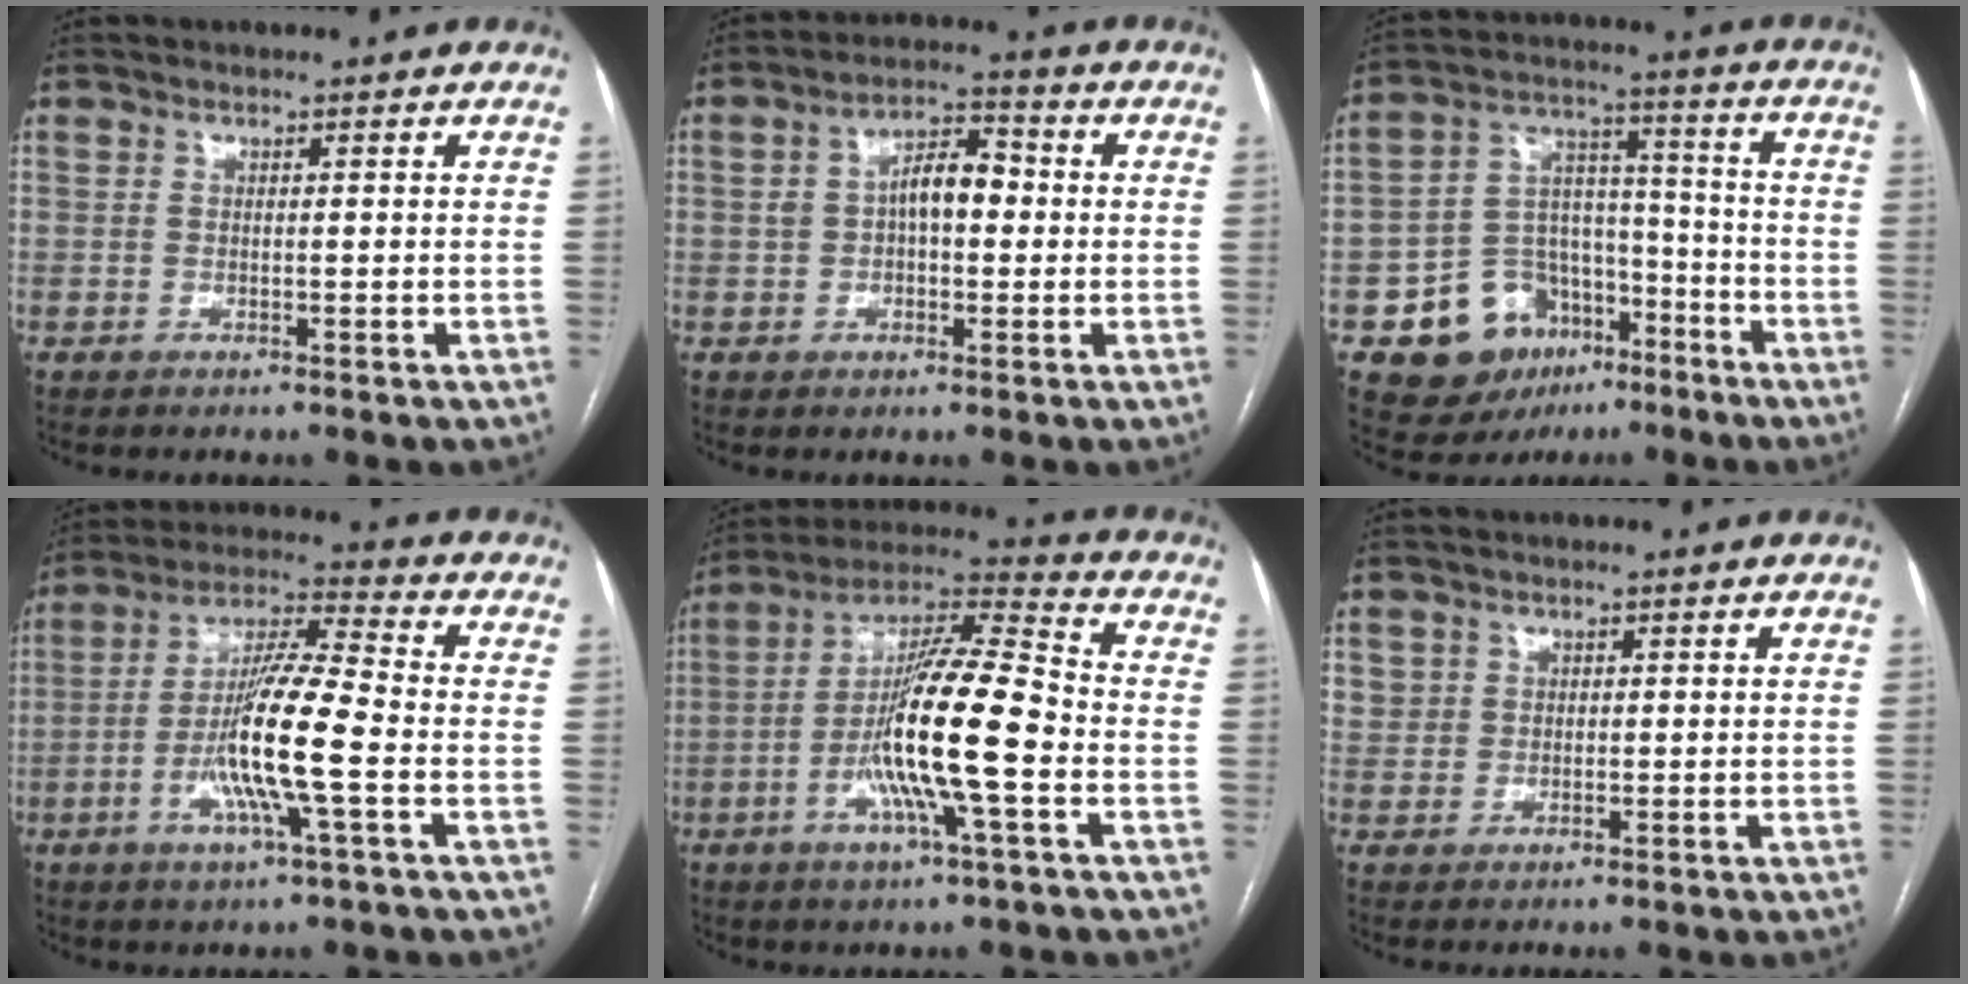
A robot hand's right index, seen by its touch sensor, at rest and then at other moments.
{"total": 7.3, "force": [0.3, 3.4, 6.4], "torque": [-0.119, 0.032, 0.002]}
{"total": 15.2, "force": [-8.1, 11.2, 6.3], "torque": [-0.096, 0.070, -0.118]}
{"total": 13.2, "force": [-3.3, 0.4, 12.8], "torque": [-0.244, -0.004, -0.067]}
{"total": 16.4, "force": [-3.8, 1.0, 15.9], "torque": [-0.292, 0.001, -0.074]}
{"total": 2.5, "force": [0.9, 2.4, 0.3], "torque": [0.006, 0.006, 0.016]}